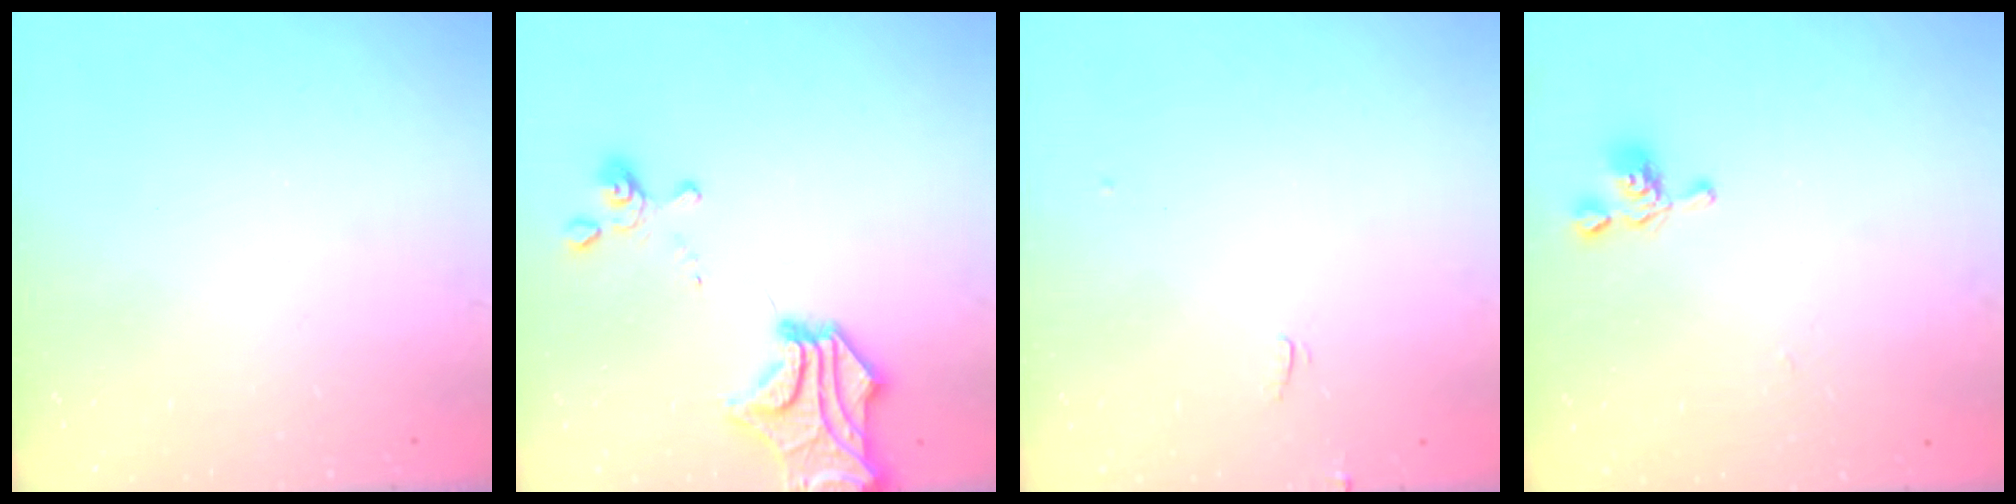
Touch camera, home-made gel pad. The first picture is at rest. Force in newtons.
{"total": 9.3, "press": 9.0, "slide": 2.5}
{"total": 1.2, "press": 1.0, "slide": 0.6}
{"total": 6.0, "press": 6.0, "slide": 0.4}